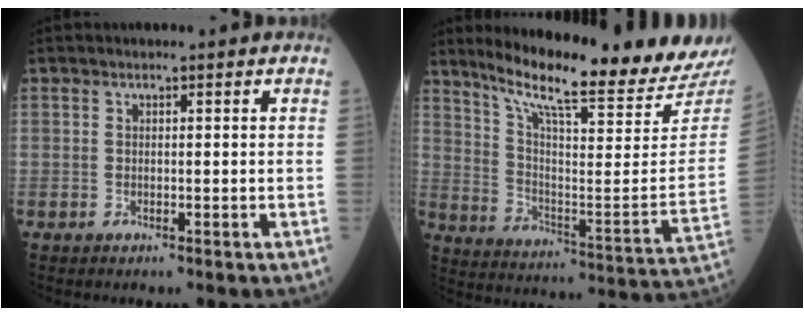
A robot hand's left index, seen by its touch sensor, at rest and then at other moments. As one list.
[{"total": 22.8, "force": [20.5, -1.0, 9.8], "torque": [-0.171, -0.103, 0.291]}]